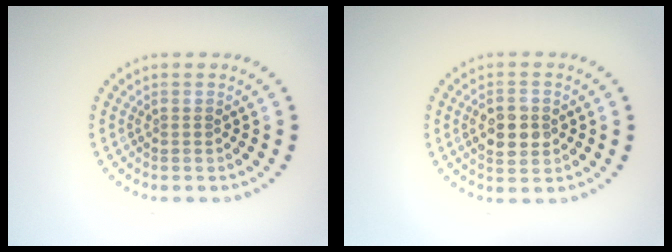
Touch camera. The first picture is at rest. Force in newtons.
{"total": 3.4, "press": 3.4, "slide": 0.2}